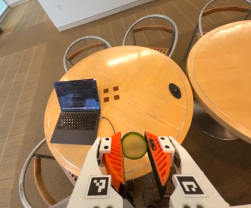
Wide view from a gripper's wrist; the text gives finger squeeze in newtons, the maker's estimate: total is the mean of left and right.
{"total": 7.6, "left": 7.2, "right": 8.0}